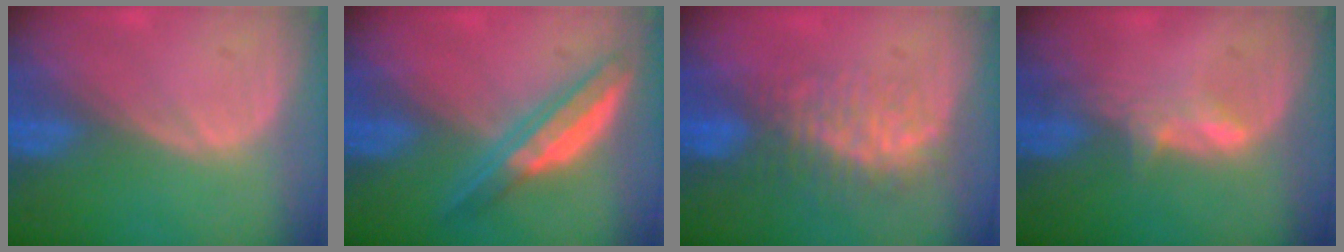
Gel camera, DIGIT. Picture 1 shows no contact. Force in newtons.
{"total": 5.8, "press": 5.5, "slide": 1.9}
{"total": 7.6, "press": 7.1, "slide": 2.9}
{"total": 2.3, "press": 2.3, "slide": 0.4}